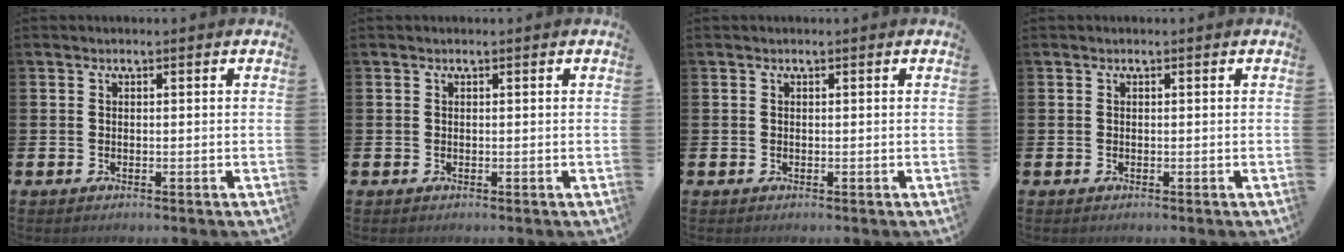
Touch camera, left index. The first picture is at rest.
{"total": 0.0}
{"total": 0.0}
{"total": 0.0}